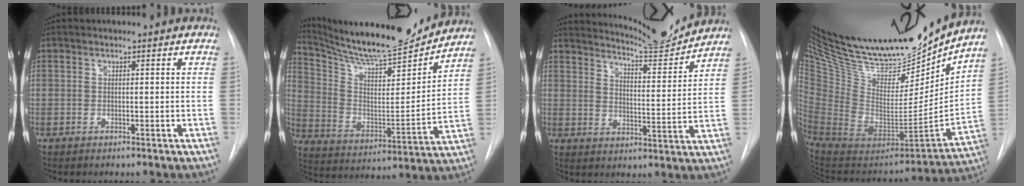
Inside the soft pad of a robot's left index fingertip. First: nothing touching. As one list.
[{"total": 19.5, "force": [18.5, 1.3, 6.0], "torque": [-0.120, -0.038, 0.293]}, {"total": 10.1, "force": [10.0, -0.7, 1.1], "torque": [-0.026, -0.027, 0.147]}, {"total": 33.8, "force": [29.2, 7.9, 15.1], "torque": [-0.301, -0.054, 0.472]}]